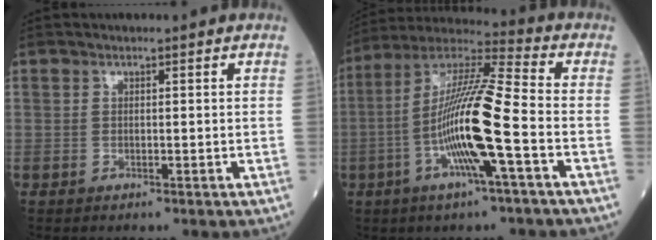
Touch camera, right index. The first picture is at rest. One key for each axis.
{"total": 15.4, "fx": -3.9, "fy": 0.2, "fz": 14.9, "tx": -0.293, "ty": 0.002, "tz": -0.080}